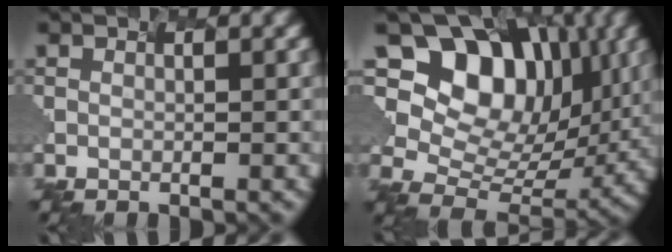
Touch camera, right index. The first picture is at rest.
{"total": 9.3, "force": [3.6, 7.0, 5.0], "torque": [-0.090, -0.008, 0.073]}